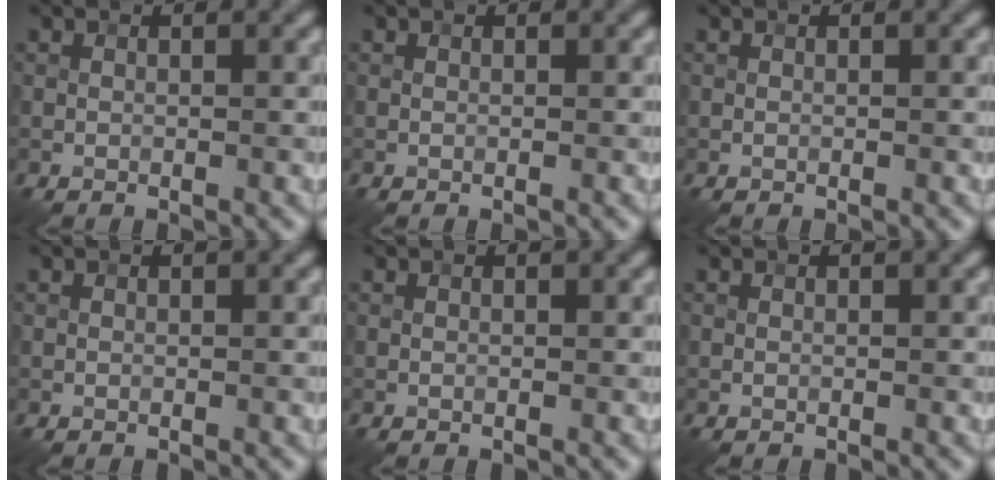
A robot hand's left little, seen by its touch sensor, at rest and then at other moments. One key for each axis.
{"total": 0.0}
{"total": 0.0}
{"total": 0.0}
{"total": 0.0}
{"total": 0.0}